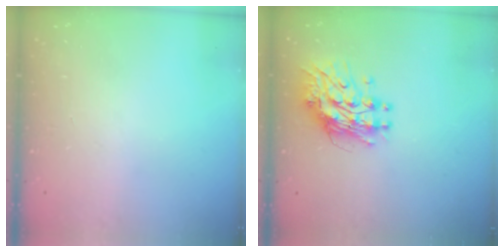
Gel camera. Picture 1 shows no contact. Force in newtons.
{"total": 11.4, "press": 11.3, "slide": 1.0}